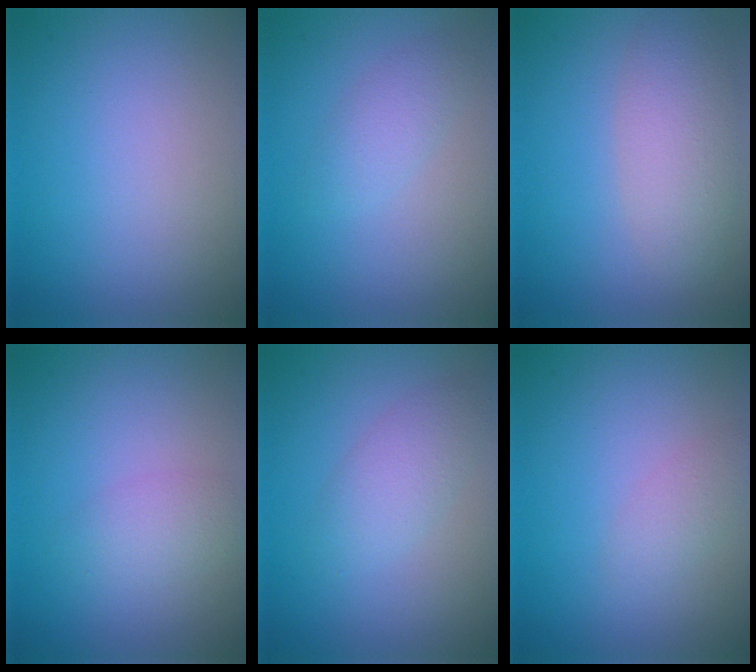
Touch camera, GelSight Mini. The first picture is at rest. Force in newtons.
{"total": 1.9, "press": 1.9, "slide": 0.0}
{"total": 4.3, "press": 4.3, "slide": 0.2}
{"total": 2.0, "press": 2.0, "slide": 0.1}
{"total": 2.7, "press": 2.7, "slide": 0.1}
{"total": 1.5, "press": 1.5, "slide": 0.1}